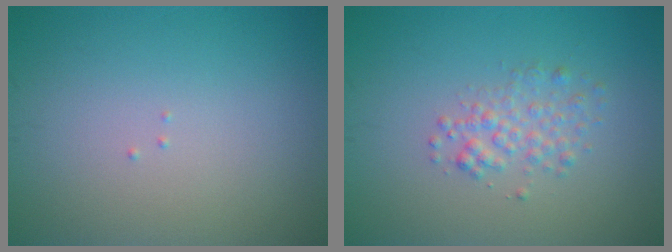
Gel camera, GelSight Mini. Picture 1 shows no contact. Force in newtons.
{"total": 2.1, "press": 2.1, "slide": 0.1}